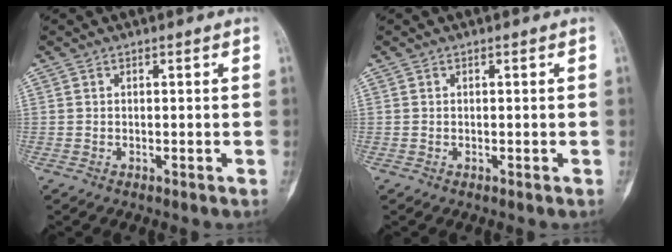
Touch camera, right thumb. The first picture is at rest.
{"total": 0.0}